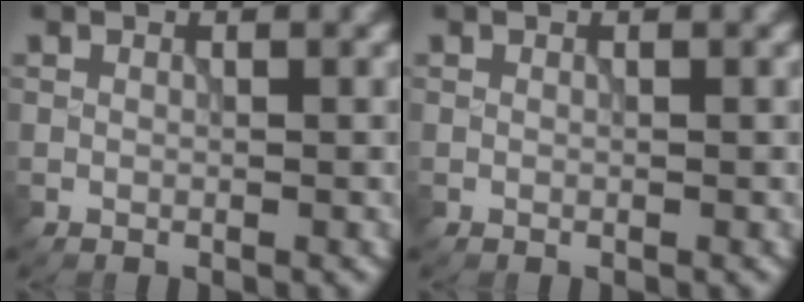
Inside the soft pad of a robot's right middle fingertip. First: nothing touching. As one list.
[{"total": 0.0}]